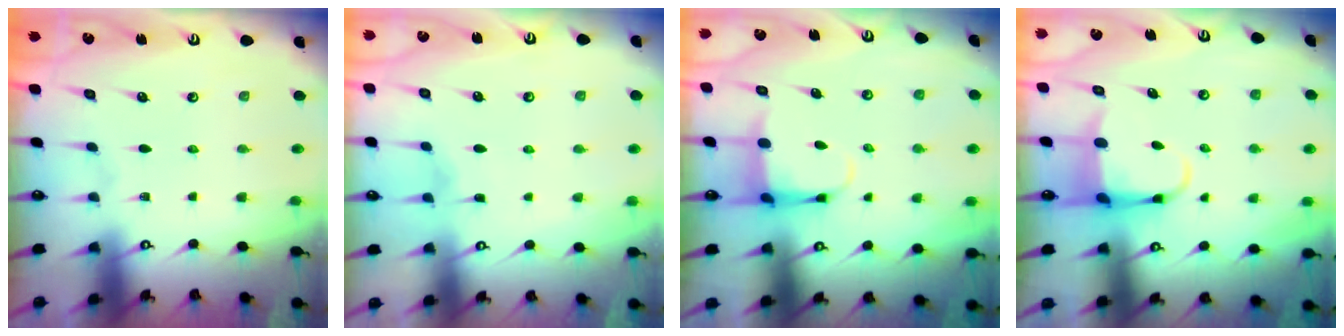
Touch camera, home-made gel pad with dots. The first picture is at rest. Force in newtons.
{"total": 3.0, "press": 3.0, "slide": 0.2}
{"total": 6.2, "press": 6.1, "slide": 1.2}
{"total": 5.2, "press": 5.1, "slide": 1.0}